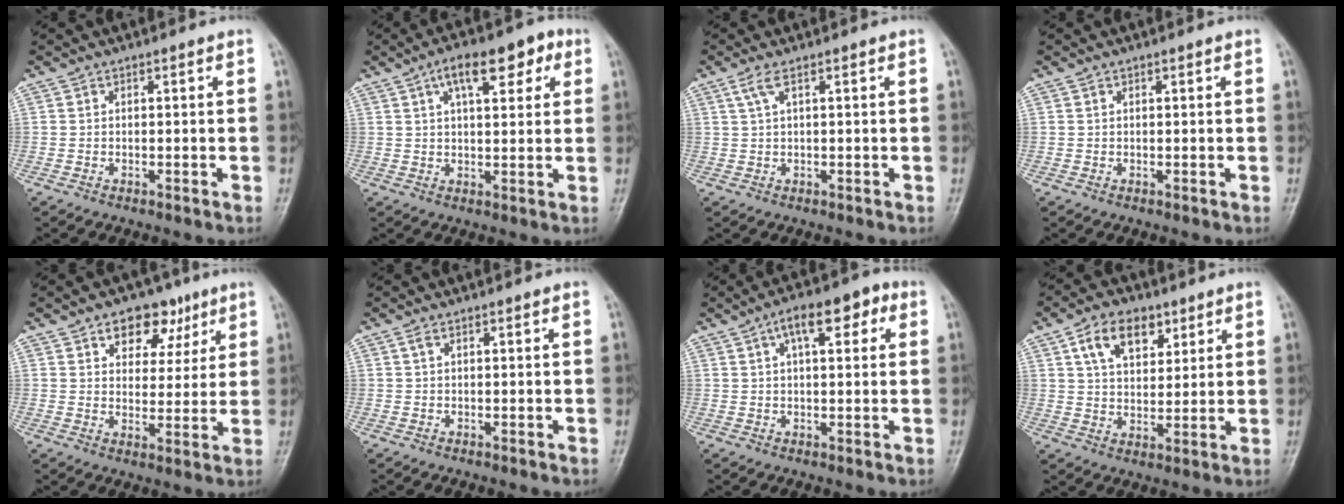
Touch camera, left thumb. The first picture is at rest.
{"total": 10.4, "force": [4.6, 4.4, 8.2], "torque": [-0.102, 0.011, 0.067]}
{"total": 1.9, "force": [0.9, 0.3, 1.7], "torque": [-0.049, 0.013, 0.029]}
{"total": 0.0}
{"total": 9.1, "force": [5.1, 6.1, 4.4], "torque": [-0.020, -0.017, 0.072]}
{"total": 0.6, "force": [0.3, 0.2, 0.5], "torque": [-0.013, 0.007, 0.006]}
{"total": 9.1, "force": [3.5, 3.9, 7.4], "torque": [-0.096, 0.021, 0.049]}
{"total": 9.7, "force": [4.8, 5.9, 6.0], "torque": [-0.074, -0.019, 0.084]}